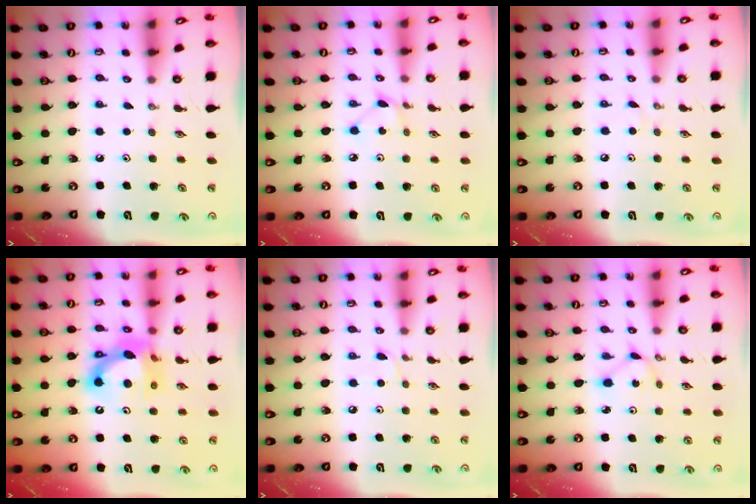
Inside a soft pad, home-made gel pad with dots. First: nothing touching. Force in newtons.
{"total": 1.9, "press": 1.9, "slide": 0.1}
{"total": 2.1, "press": 2.1, "slide": 0.3}
{"total": 11.7, "press": 11.7, "slide": 1.0}
{"total": 3.4, "press": 3.4, "slide": 0.5}
{"total": 1.6, "press": 1.6, "slide": 0.2}